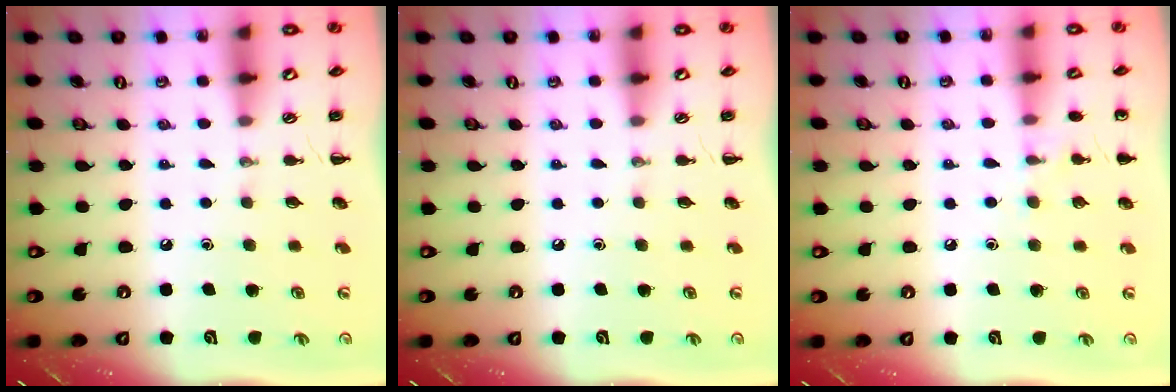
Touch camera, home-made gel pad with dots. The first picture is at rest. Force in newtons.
{"total": 0.0}
{"total": 6.2, "press": 5.9, "slide": 1.9}